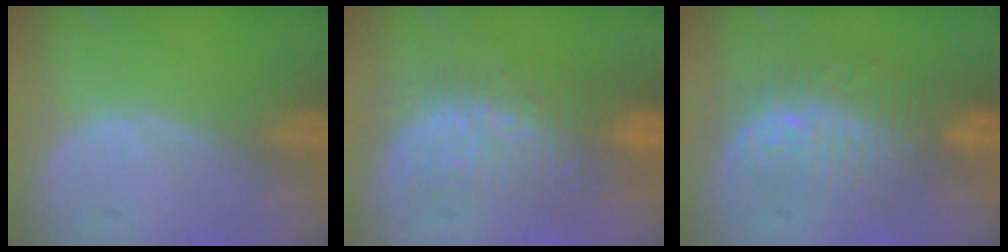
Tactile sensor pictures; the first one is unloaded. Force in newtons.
{"total": 9.0, "press": 8.8, "slide": 1.6}
{"total": 9.0, "press": 8.7, "slide": 2.4}